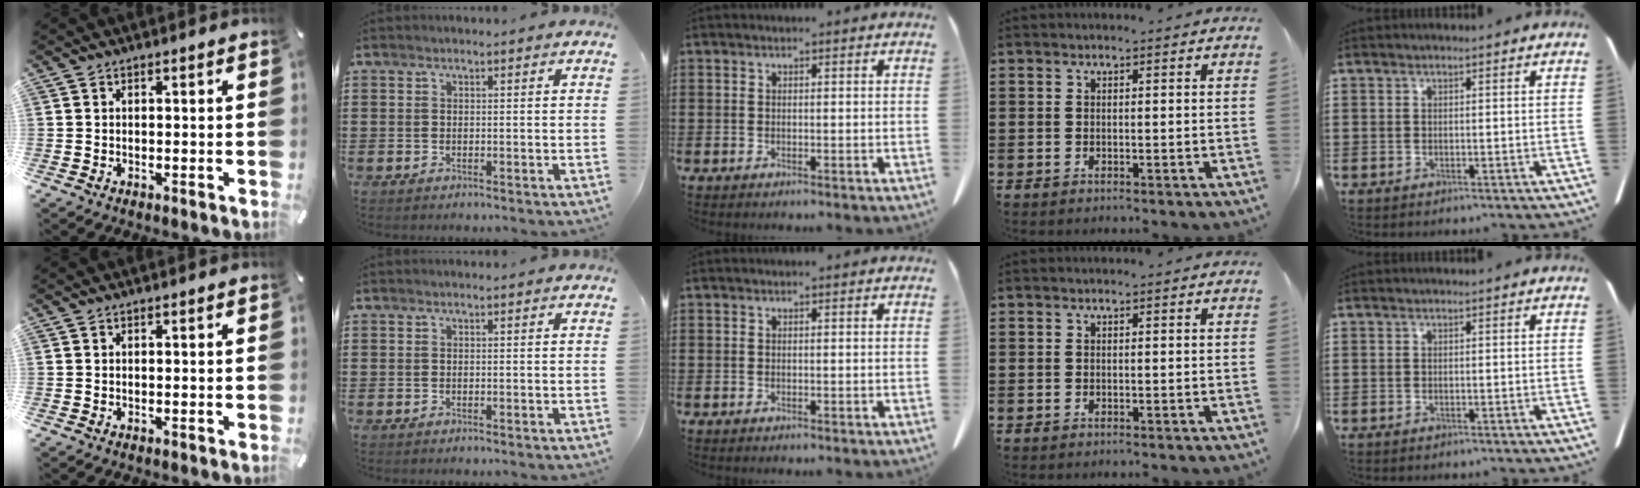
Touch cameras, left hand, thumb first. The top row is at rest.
{}